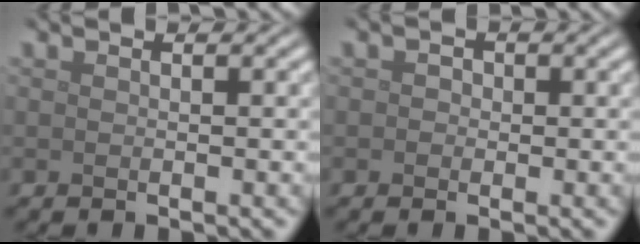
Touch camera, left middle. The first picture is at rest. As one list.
[{"total": 1.0, "force": [0.1, 0.9, 0.3], "torque": [0.001, -0.003, -0.006]}]